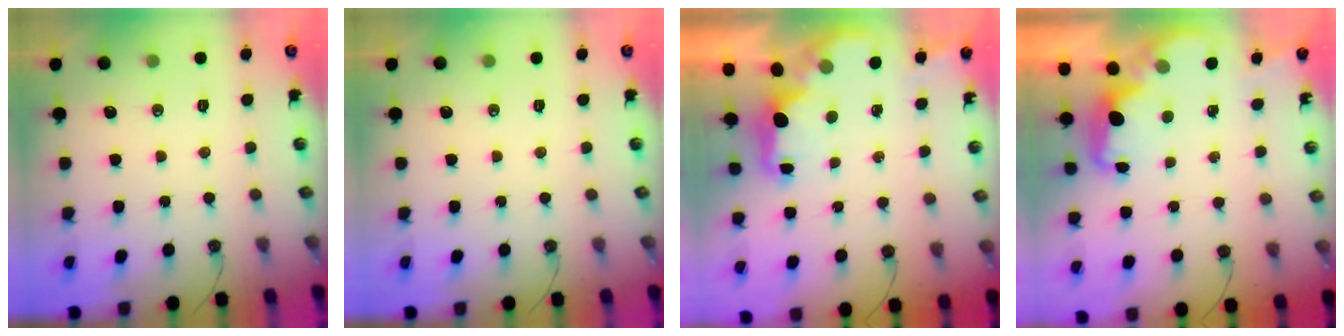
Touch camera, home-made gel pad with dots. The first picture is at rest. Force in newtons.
{"total": 0.0}
{"total": 2.2, "press": 2.0, "slide": 0.8}
{"total": 2.1, "press": 2.0, "slide": 0.6}